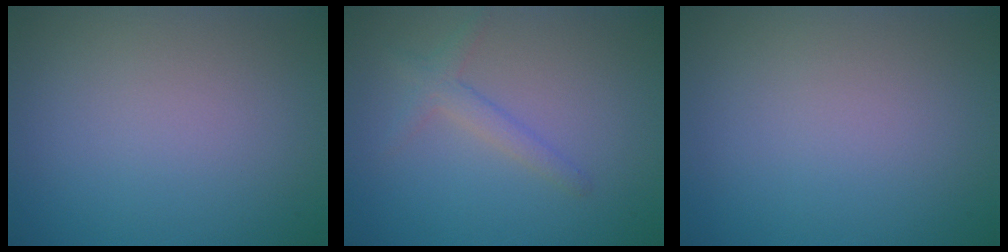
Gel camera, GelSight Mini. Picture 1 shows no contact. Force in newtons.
{"total": 1.9, "press": 1.9, "slide": 0.1}
{"total": 0.0}